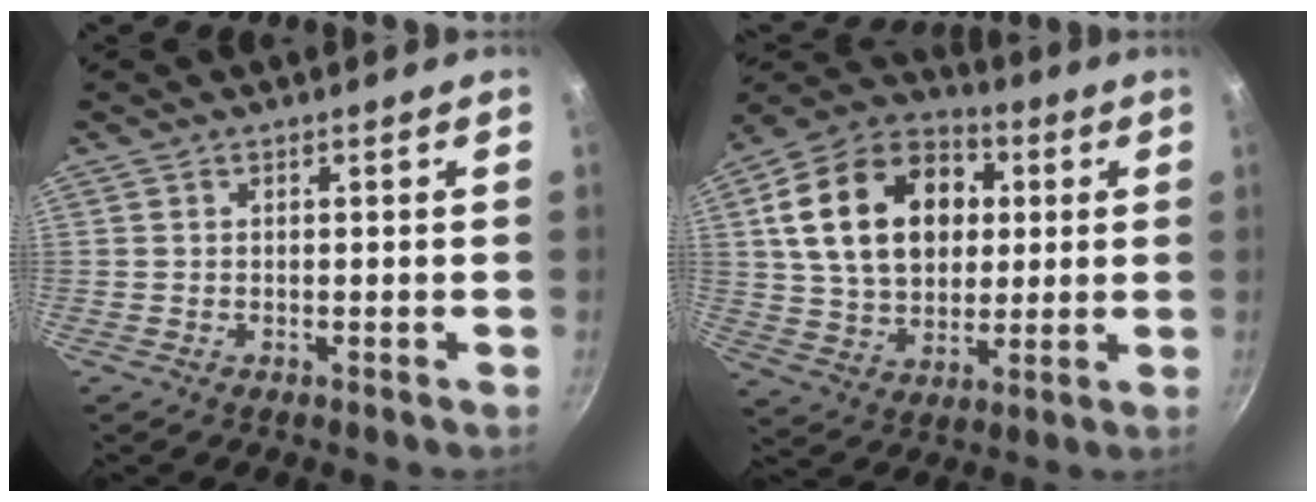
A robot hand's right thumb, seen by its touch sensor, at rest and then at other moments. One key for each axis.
{"total": 22.5, "fx": 4.5, "fy": 16.2, "fz": 15.0, "tx": -0.234, "ty": 0.013, "tz": 0.074}